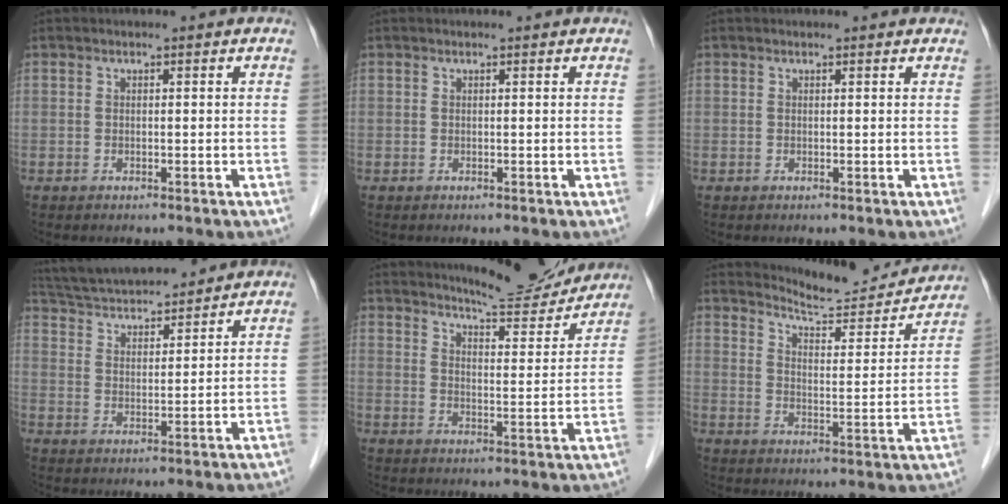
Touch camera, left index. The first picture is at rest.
{"total": 0.0}
{"total": 1.6, "force": [1.4, 0.4, 0.6], "torque": [-0.012, 0.008, 0.007]}
{"total": 14.0, "force": [12.9, 1.9, 5.0], "torque": [-0.094, 0.027, 0.217]}
{"total": 11.0, "force": [10.6, 1.1, 2.6], "torque": [-0.036, -0.021, 0.141]}
{"total": 12.4, "force": [12.2, 0.6, 1.6], "torque": [-0.026, -0.035, 0.161]}